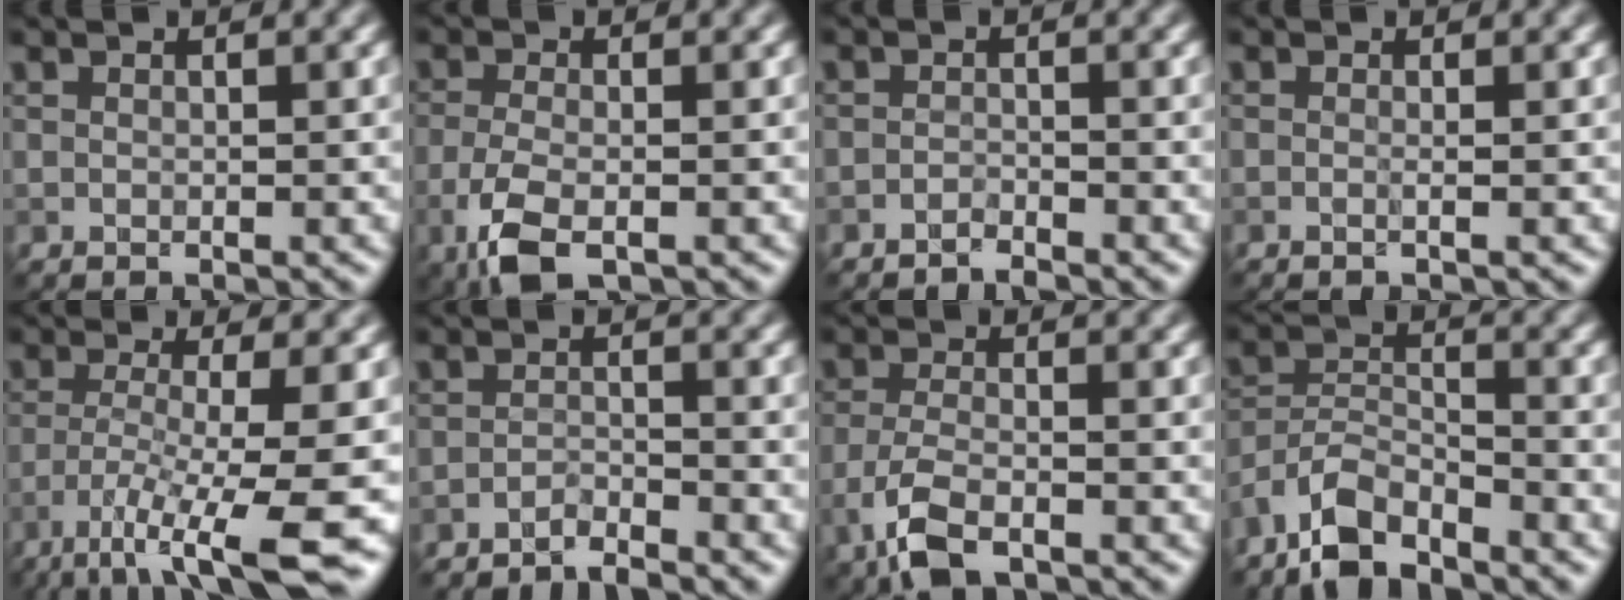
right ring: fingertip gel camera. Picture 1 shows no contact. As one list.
[{"total": 4.9, "force": [-2.5, 1.9, 3.7], "torque": [-0.092, -0.011, -0.055]}, {"total": 1.0, "force": [-1.0, 0.0, 0.2], "torque": [-0.001, 0.003, -0.021]}, {"total": 1.1, "force": [0.1, 0.4, 1.0], "torque": [-0.002, -0.010, -0.016]}, {"total": 8.9, "force": [-4.8, 1.6, 7.3], "torque": [-0.120, -0.017, -0.091]}, {"total": 1.6, "force": [-1.6, 0.1, 0.4], "torque": [-0.004, 0.004, -0.033]}, {"total": 4.8, "force": [-3.0, 1.9, 3.3], "torque": [-0.077, -0.009, -0.066]}, {"total": 5.3, "force": [-4.4, 1.8, 2.4], "torque": [-0.041, 0.001, -0.093]}]